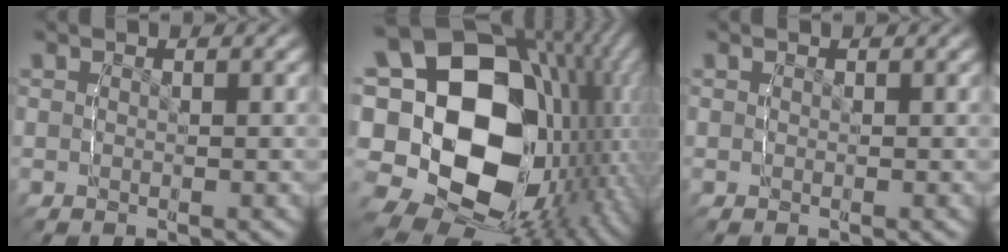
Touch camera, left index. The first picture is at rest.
{"total": 28.9, "force": [-3.7, 22.9, 17.3], "torque": [-0.329, -0.069, -0.066]}
{"total": 1.2, "force": [-0.4, 0.1, -1.1], "torque": [0.013, -0.002, -0.011]}